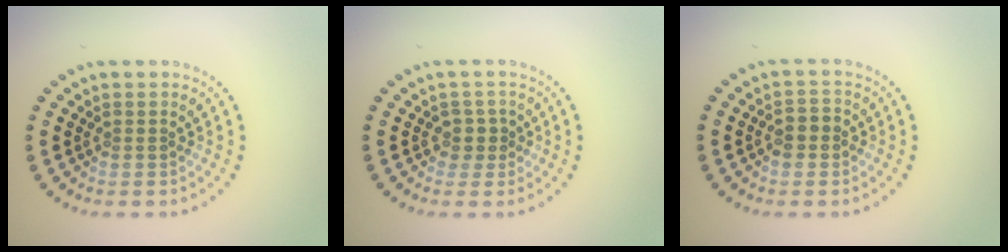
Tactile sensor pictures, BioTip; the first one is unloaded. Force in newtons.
{"total": 1.5, "press": 1.0, "slide": 1.1}
{"total": 1.8, "press": 1.7, "slide": 0.4}